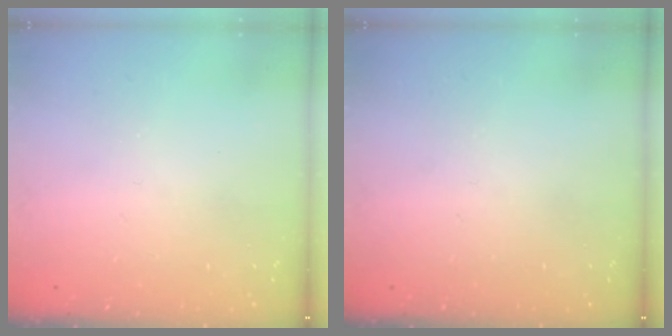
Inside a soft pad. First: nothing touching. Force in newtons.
{"total": 0.0}